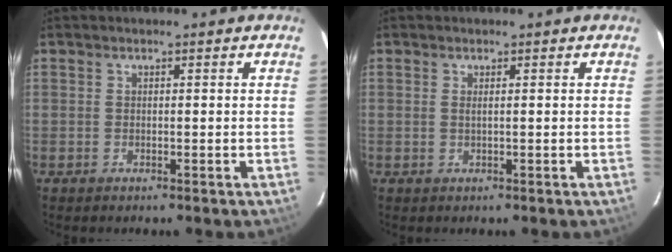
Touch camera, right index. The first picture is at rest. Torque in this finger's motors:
{"motor_torque": [-0.01, 0.09, -0.02, 0.00]}